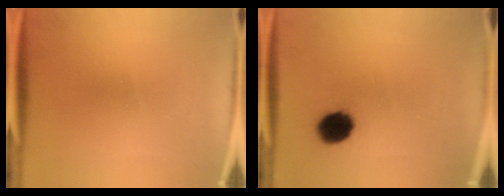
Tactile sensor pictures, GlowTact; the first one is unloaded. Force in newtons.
{"total": 8.6}